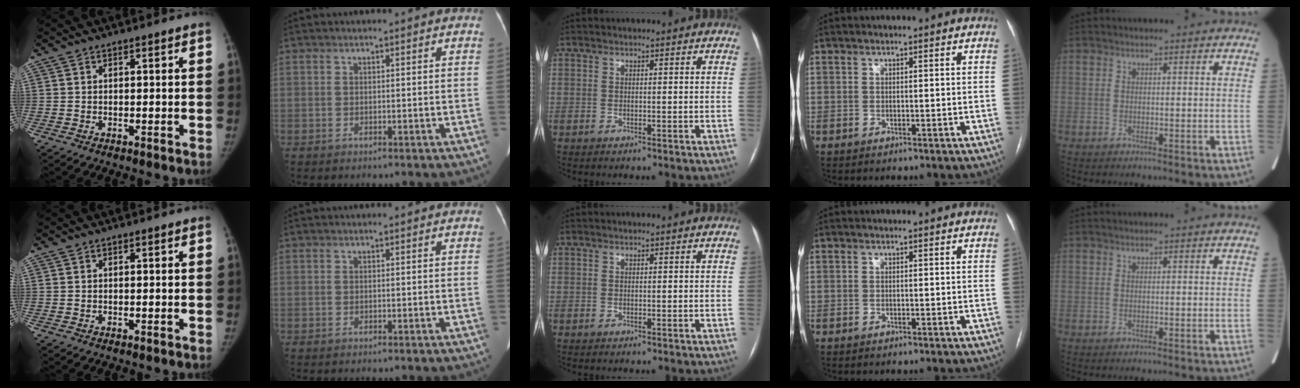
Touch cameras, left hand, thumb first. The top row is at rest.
{}